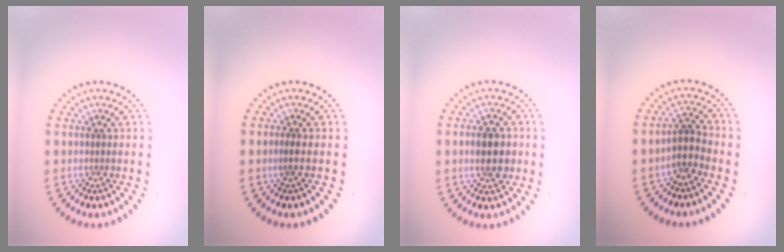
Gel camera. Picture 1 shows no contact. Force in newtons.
{"total": 0.8, "press": 0.6, "slide": 0.5}
{"total": 3.8, "press": 3.8, "slide": 0.0}
{"total": 2.2, "press": 1.7, "slide": 1.4}